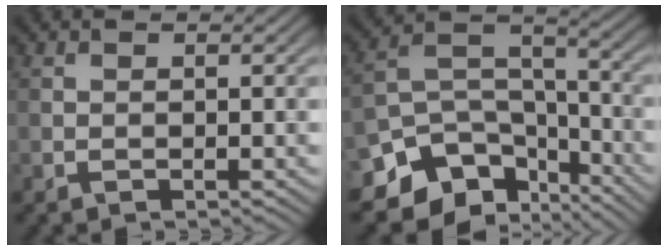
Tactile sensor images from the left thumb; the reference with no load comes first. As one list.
[{"total": 12.7, "force": [-8.5, 8.0, 5.1], "torque": [-0.117, -0.018, -0.134]}]